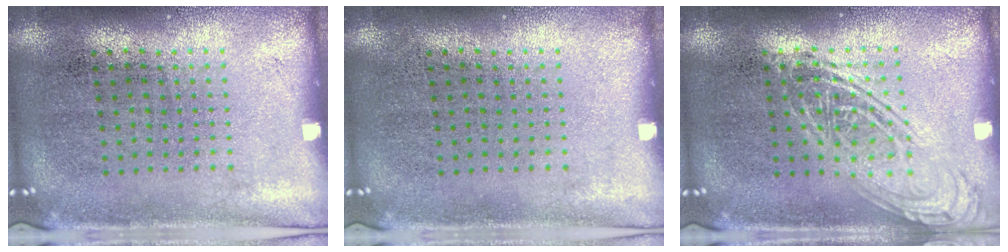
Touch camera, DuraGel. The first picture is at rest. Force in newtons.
{"total": 0.0}
{"total": 2.6, "press": 2.6, "slide": 0.3}